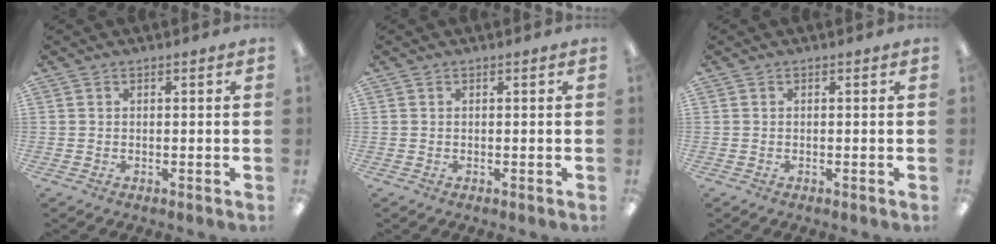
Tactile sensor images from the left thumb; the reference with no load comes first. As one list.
[{"total": 0.0}, {"total": 0.0}]